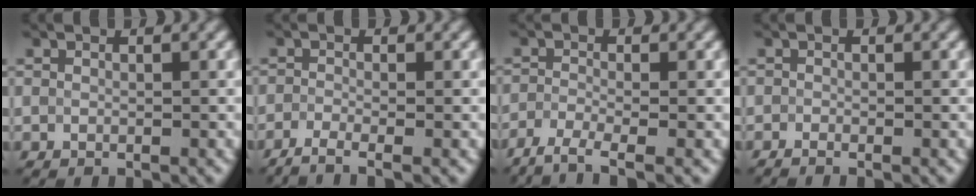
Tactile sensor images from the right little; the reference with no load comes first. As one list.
[{"total": 2.6, "force": [-2.4, 0.1, 0.9], "torque": [-0.014, -0.006, -0.050]}, {"total": 3.3, "force": [-3.1, 0.2, 1.3], "torque": [-0.025, -0.005, -0.061]}, {"total": 1.3, "force": [-1.3, -0.1, 0.1], "torque": [0.003, -0.011, -0.014]}]